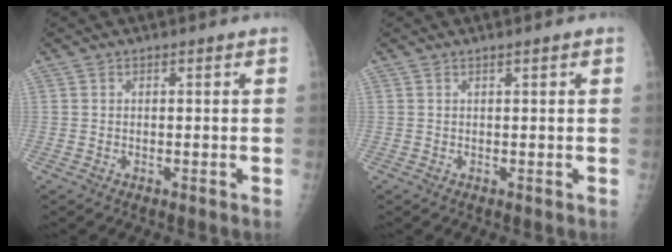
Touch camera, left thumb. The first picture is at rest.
{"total": 0.9, "force": [0.4, 0.1, 0.7], "torque": [-0.010, 0.001, 0.006]}